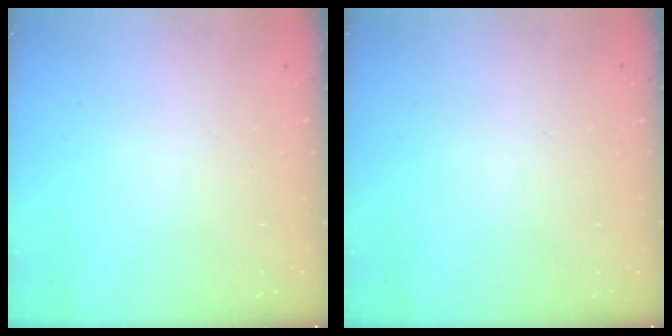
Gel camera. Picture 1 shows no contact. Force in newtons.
{"total": 0.0}